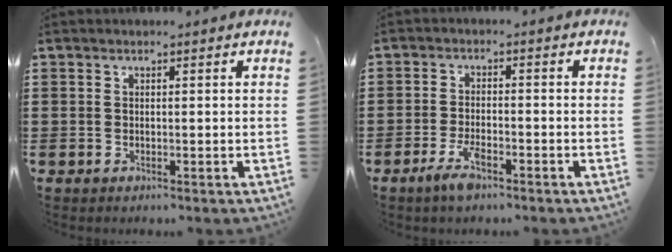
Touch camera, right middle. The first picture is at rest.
{"total": 4.3, "force": [-2.8, 1.2, 3.1], "torque": [-0.072, 0.002, -0.056]}